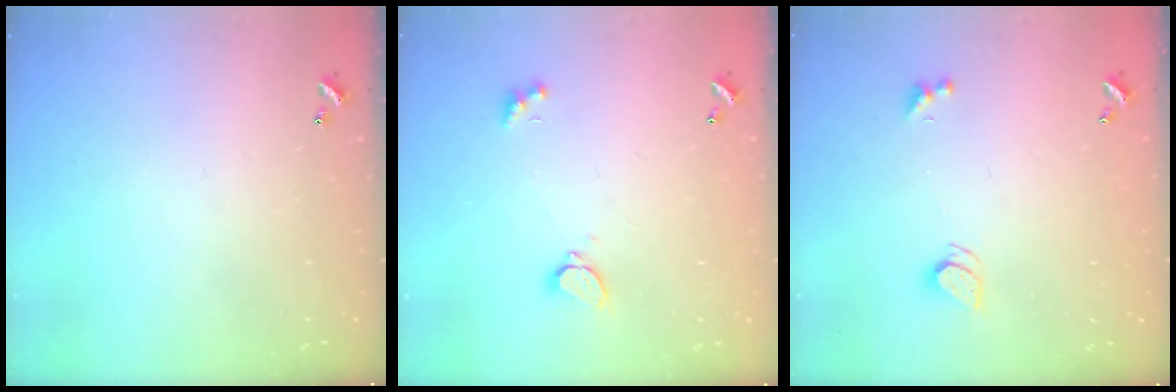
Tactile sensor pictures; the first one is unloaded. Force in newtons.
{"total": 2.1, "press": 1.9, "slide": 0.9}
{"total": 2.2, "press": 2.2, "slide": 0.3}